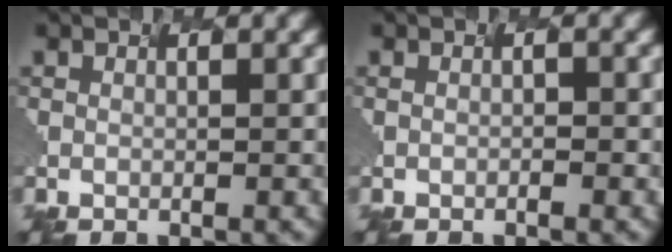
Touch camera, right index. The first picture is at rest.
{"total": 0.6, "force": [-0.5, -0.3, 0.1], "torque": [-0.002, 0.002, 0.004]}